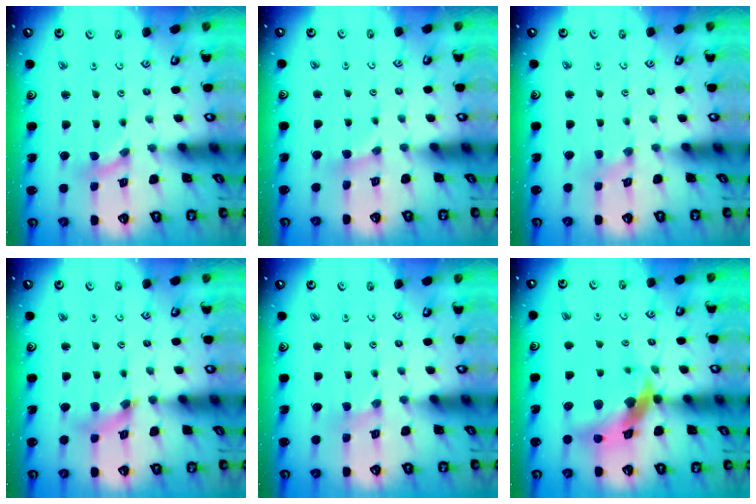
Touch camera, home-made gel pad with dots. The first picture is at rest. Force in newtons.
{"total": 2.6, "press": 2.6, "slide": 0.3}
{"total": 0.9, "press": 0.8, "slide": 0.2}
{"total": 6.2, "press": 6.2, "slide": 0.6}
{"total": 1.1, "press": 1.1, "slide": 0.2}
{"total": 13.2, "press": 13.1, "slide": 1.5}